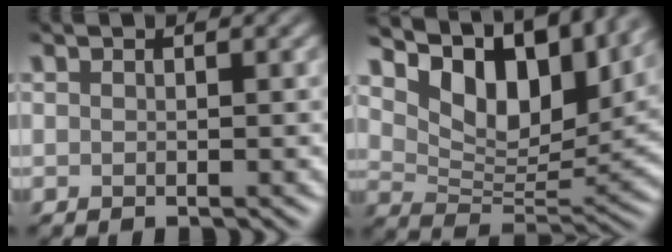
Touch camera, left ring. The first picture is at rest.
{"total": 11.0, "force": [7.0, 5.1, 6.7], "torque": [-0.118, 0.004, 0.126]}